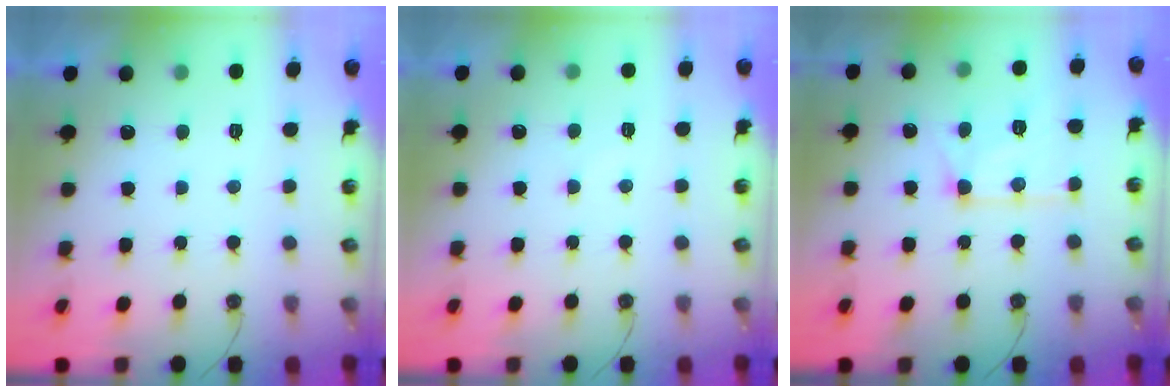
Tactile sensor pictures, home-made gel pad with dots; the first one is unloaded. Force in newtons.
{"total": 4.6, "press": 4.6, "slide": 0.6}
{"total": 12.2, "press": 12.2, "slide": 0.3}